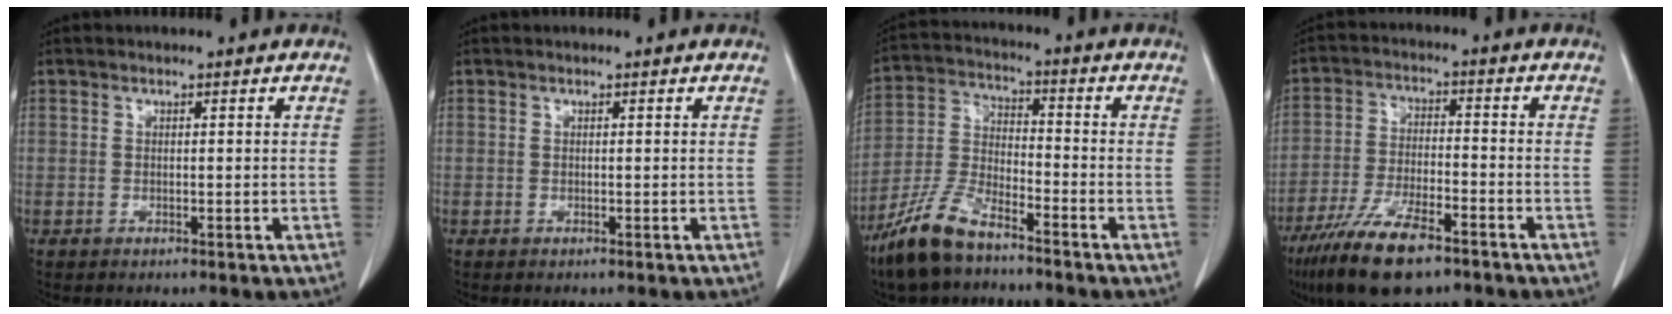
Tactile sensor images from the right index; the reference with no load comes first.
{"total": 0.0}
{"total": 10.4, "force": [-7.9, 3.0, 6.1], "torque": [-0.136, -0.012, -0.160]}
{"total": 12.5, "force": [-8.6, 3.3, 8.5], "torque": [-0.160, -0.019, -0.153]}